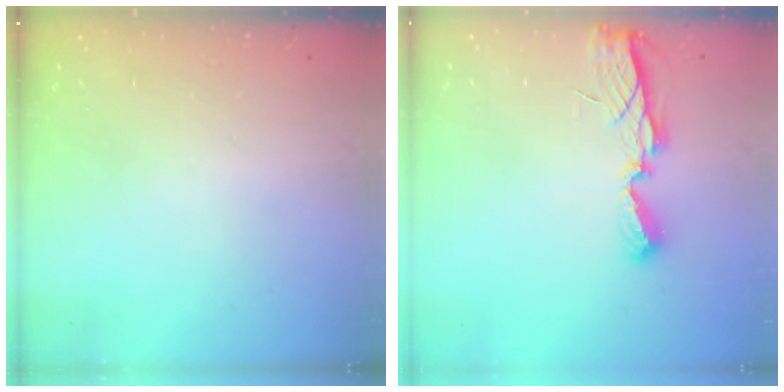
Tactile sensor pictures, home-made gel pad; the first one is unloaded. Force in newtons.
{"total": 6.2, "press": 6.2, "slide": 0.0}